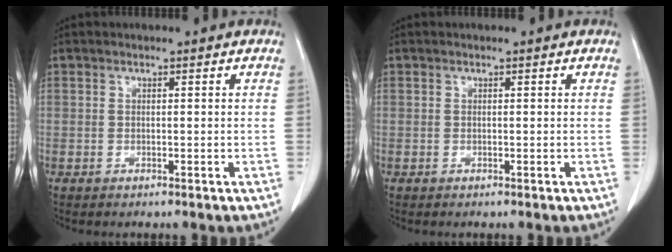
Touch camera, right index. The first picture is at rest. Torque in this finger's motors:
{"motor_torque": [-0.17, 0.13, 0.09, 0.01]}